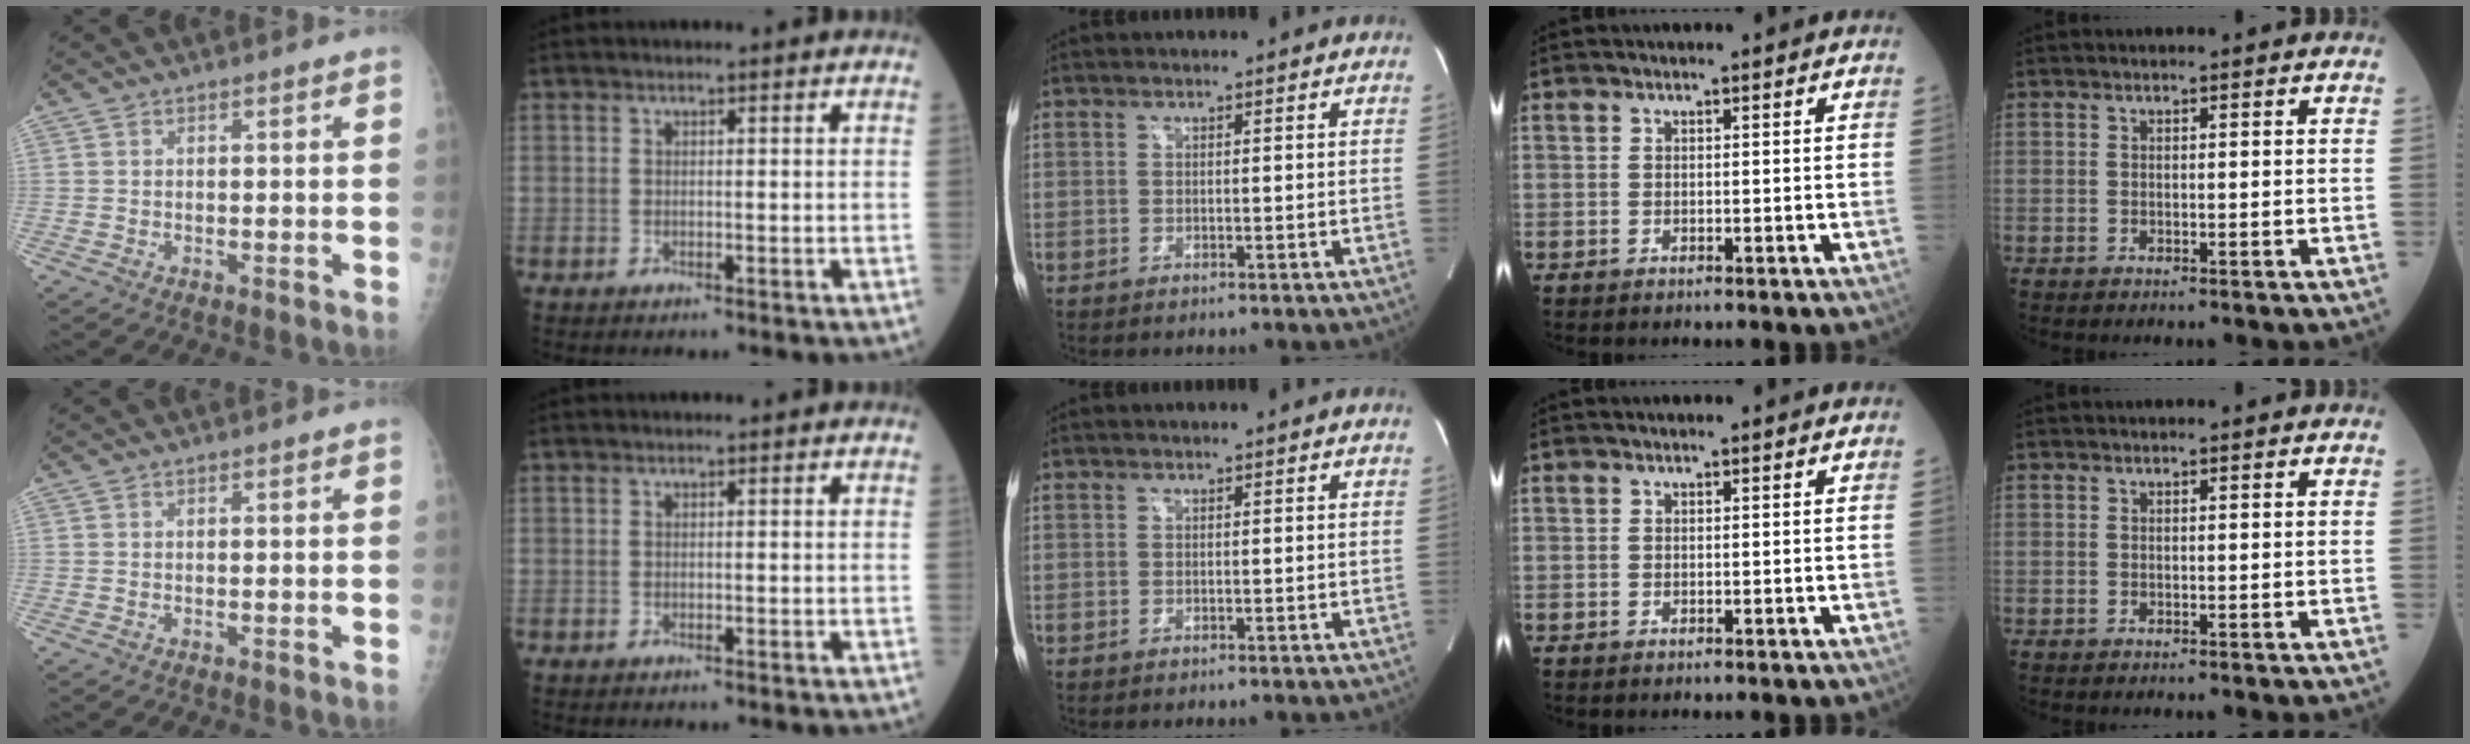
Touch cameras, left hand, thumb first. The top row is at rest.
{}